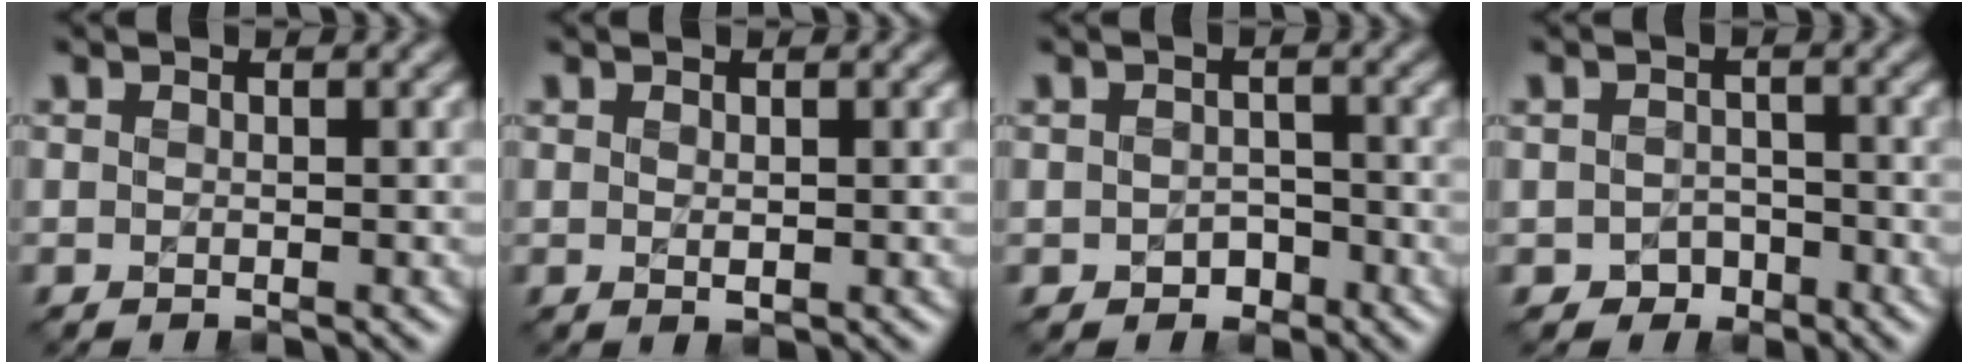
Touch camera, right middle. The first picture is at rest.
{"total": 0.8, "force": [0.6, 0.2, 0.4], "torque": [-0.011, 0.002, 0.010]}
{"total": 1.5, "force": [-0.4, 1.3, 0.6], "torque": [-0.010, 0.000, -0.007]}
{"total": 1.6, "force": [-0.7, 1.4, 0.4], "torque": [-0.002, 0.004, -0.015]}